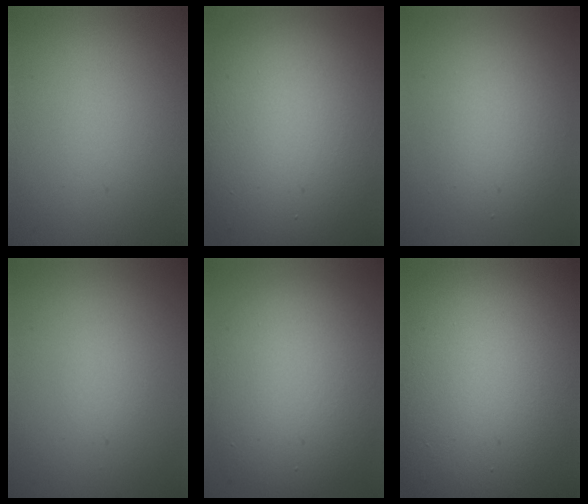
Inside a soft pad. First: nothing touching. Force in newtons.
{"total": 17.5, "press": 17.4, "slide": 0.7}
{"total": 3.7, "press": 3.7, "slide": 0.2}
{"total": 0.7, "press": 0.7, "slide": 0.0}
{"total": 9.2, "press": 9.2, "slide": 0.5}
{"total": 19.5, "press": 19.5, "slide": 0.9}